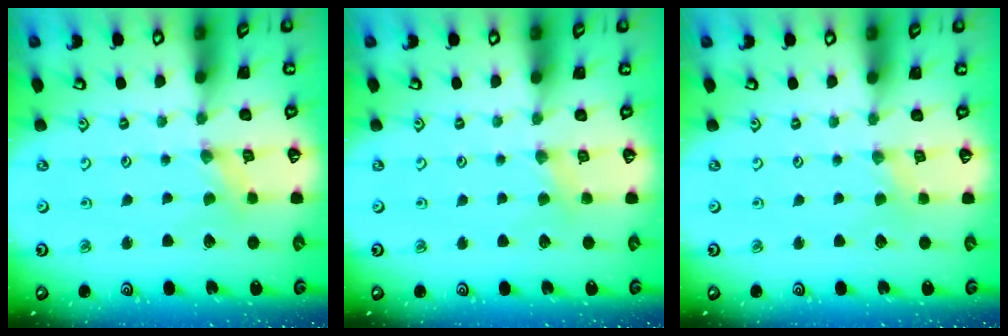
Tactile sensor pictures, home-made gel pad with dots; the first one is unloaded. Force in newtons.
{"total": 2.7, "press": 2.7, "slide": 0.4}
{"total": 0.0}